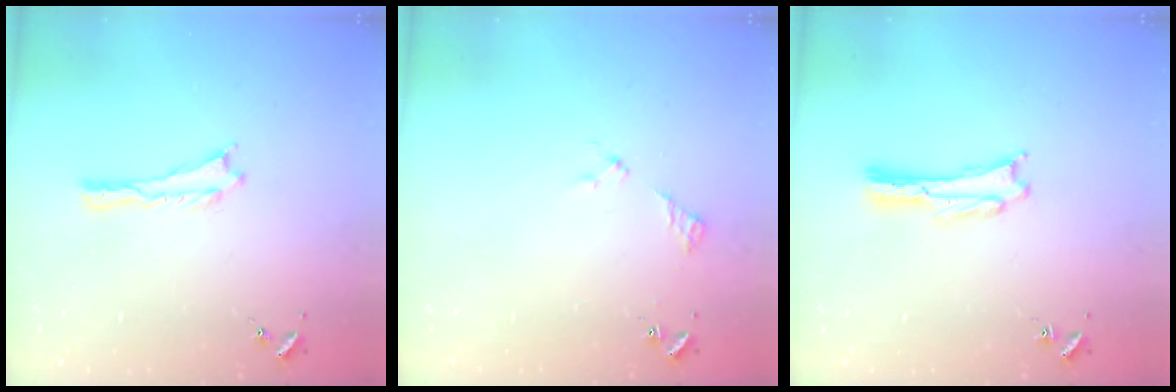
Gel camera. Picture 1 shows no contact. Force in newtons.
{"total": 2.5, "press": 2.5, "slide": 0.3}
{"total": 1.1, "press": 1.1, "slide": 0.0}